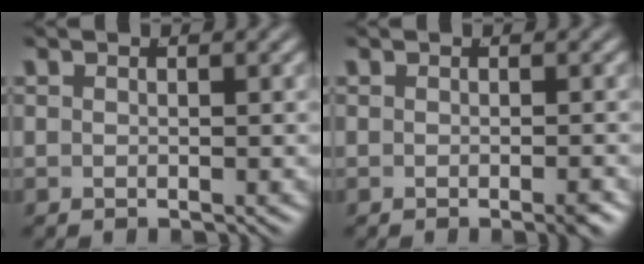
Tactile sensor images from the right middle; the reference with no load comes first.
{"total": 0.8, "force": [-0.5, -0.2, 0.6], "torque": [-0.007, 0.003, -0.011]}